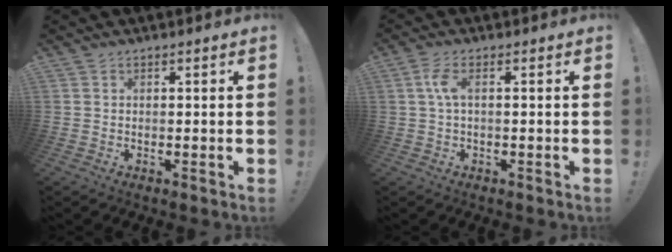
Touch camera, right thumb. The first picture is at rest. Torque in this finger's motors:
{"motor_torque": [0.12, 0.35, 0.53, -0.07, 0.17]}